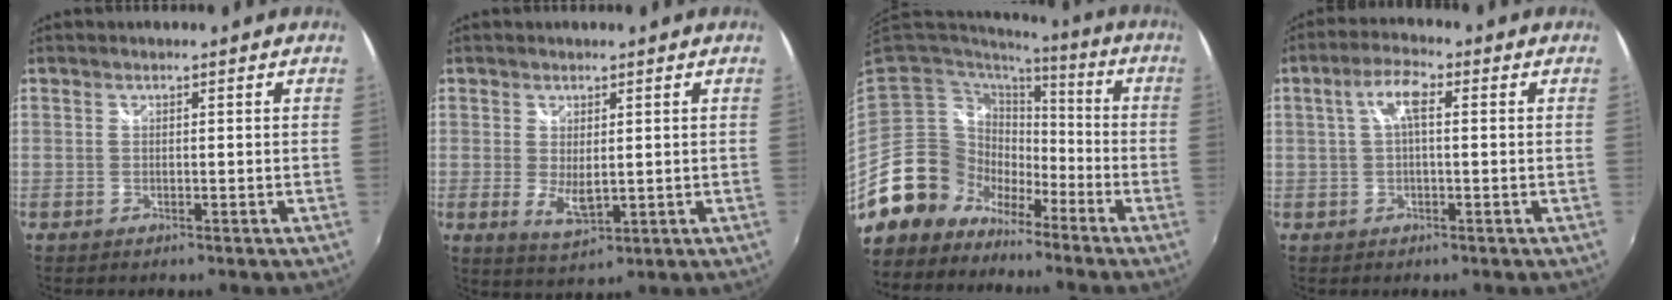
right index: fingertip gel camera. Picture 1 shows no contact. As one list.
[{"total": 4.4, "force": [0.0, 2.0, 4.0], "torque": [-0.067, -0.012, 0.006]}, {"total": 13.4, "force": [-8.3, 10.3, 2.1], "torque": [-0.066, 0.030, -0.150]}, {"total": 5.0, "force": [0.8, 1.6, 4.7], "torque": [-0.090, 0.014, 0.016]}]